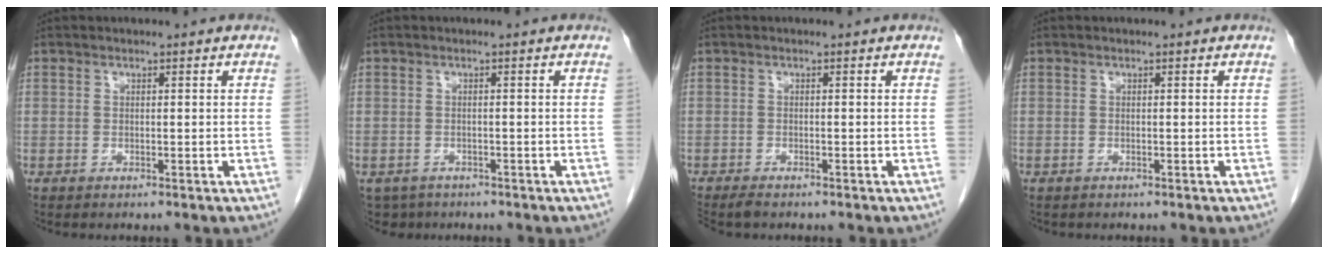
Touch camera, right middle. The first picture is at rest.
{"total": 3.8, "force": [-2.8, 2.6, 0.4], "torque": [-0.002, 0.000, -0.043]}
{"total": 2.5, "force": [-2.2, 0.6, 1.1], "torque": [-0.021, -0.008, -0.034]}
{"total": 0.0}